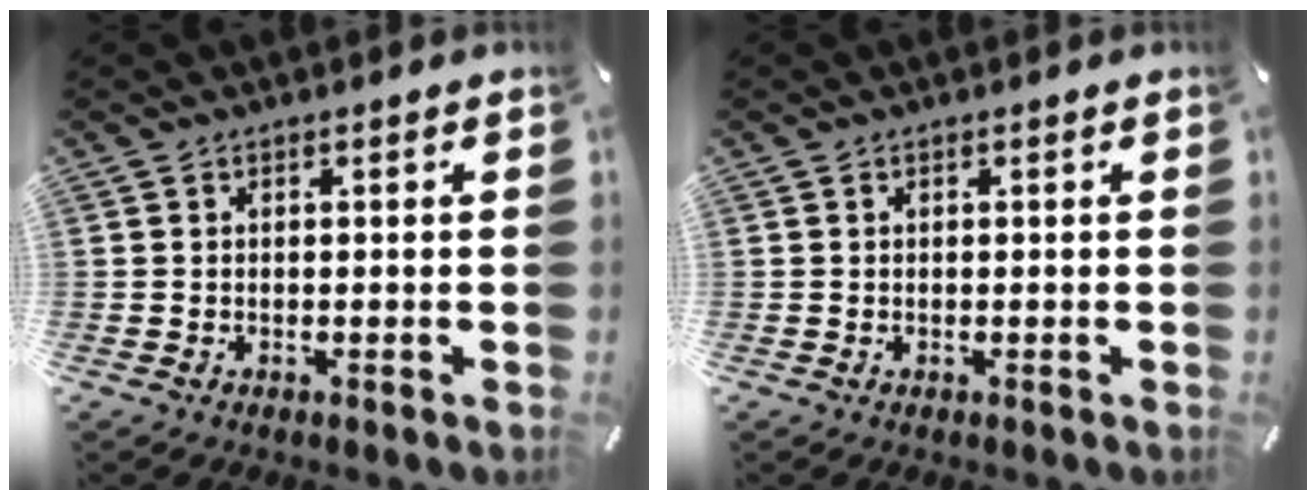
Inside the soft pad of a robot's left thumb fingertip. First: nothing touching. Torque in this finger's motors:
{"motor_torque": [0.00, -0.11, 0.07, -0.01, -0.07]}